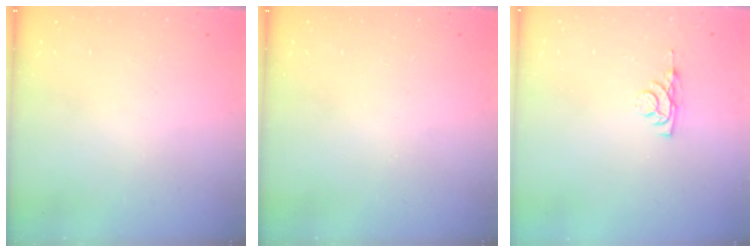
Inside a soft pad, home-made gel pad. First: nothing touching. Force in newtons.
{"total": 0.0}
{"total": 4.2, "press": 4.1, "slide": 0.8}